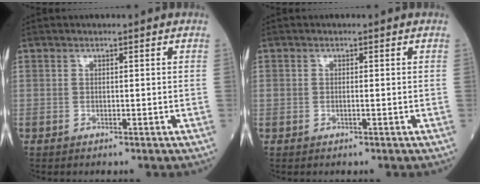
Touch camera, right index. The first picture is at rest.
{"total": 0.6, "force": [0.0, 0.4, 0.5], "torque": [-0.019, 0.004, 0.004]}